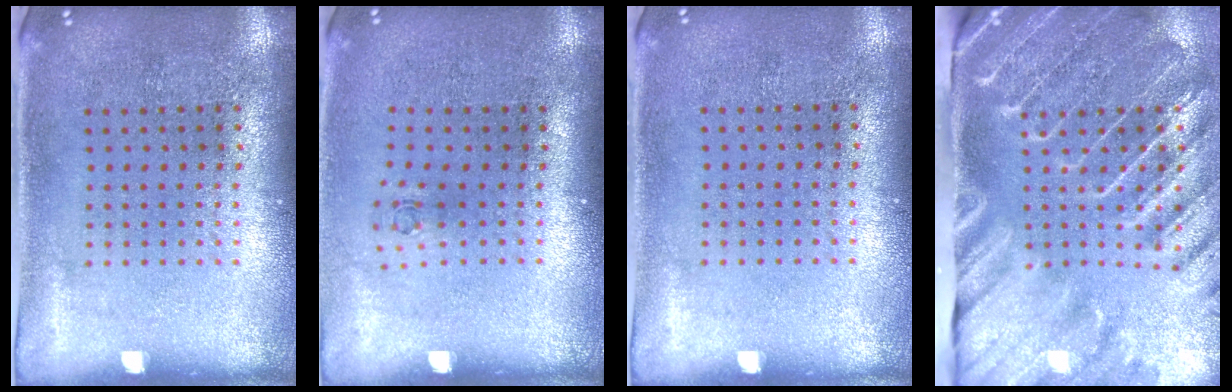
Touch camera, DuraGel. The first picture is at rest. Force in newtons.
{"total": 0.6, "press": 0.3, "slide": 0.5}
{"total": 0.0}
{"total": 4.2, "press": 3.4, "slide": 2.4}